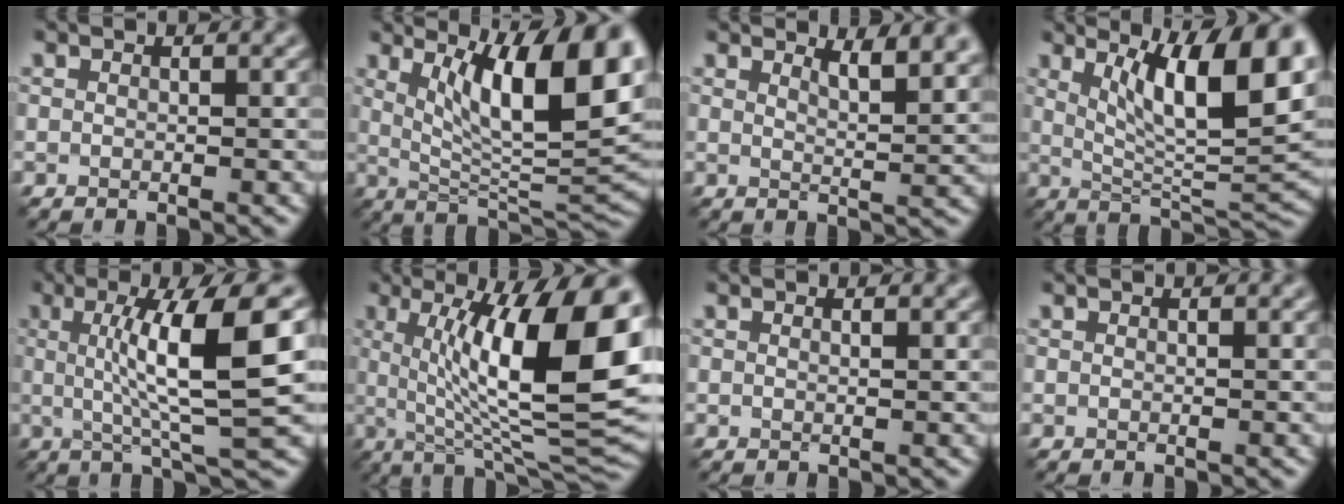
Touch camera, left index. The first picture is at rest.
{"total": 12.9, "force": [4.7, 3.6, 11.5], "torque": [-0.159, -0.005, 0.078]}
{"total": 3.9, "force": [2.7, 1.2, 2.6], "torque": [-0.024, 0.002, 0.038]}
{"total": 11.6, "force": [4.5, 3.2, 10.2], "torque": [-0.148, -0.002, 0.075]}
{"total": 9.4, "force": [1.2, 1.7, 9.2], "torque": [-0.129, -0.002, 0.023]}
{"total": 14.8, "force": [2.5, 4.0, 14.1], "torque": [-0.192, -0.007, 0.038]}
{"total": 0.0}
{"total": 0.0}